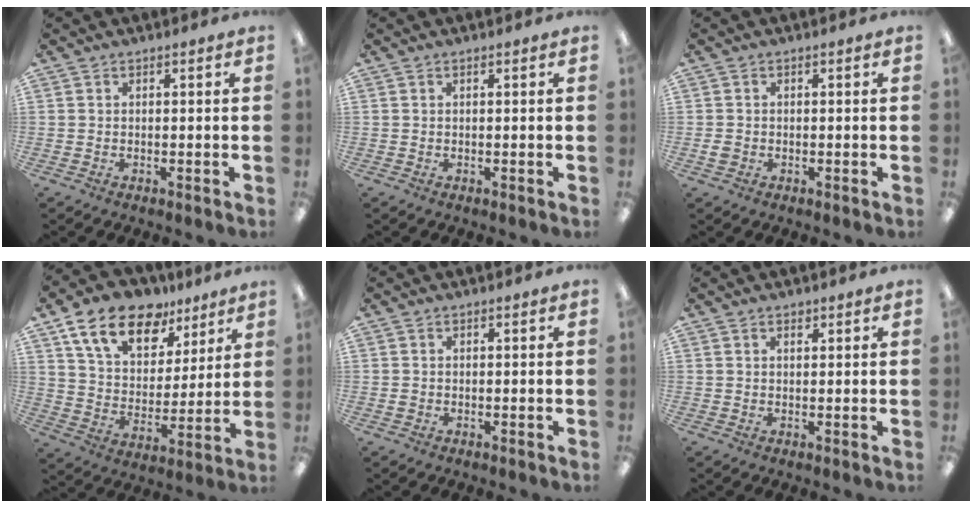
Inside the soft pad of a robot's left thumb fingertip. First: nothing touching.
{"total": 0.0}
{"total": 1.6, "force": [-0.3, 1.4, 0.8], "torque": [-0.013, 0.004, -0.007]}
{"total": 16.8, "force": [10.9, 9.8, 8.3], "torque": [-0.151, -0.047, 0.199]}
{"total": 0.7, "force": [-0.1, 0.7, 0.2], "torque": [-0.003, 0.004, -0.004]}
{"total": 1.2, "force": [0.8, 0.7, 0.6], "torque": [-0.004, -0.002, 0.013]}